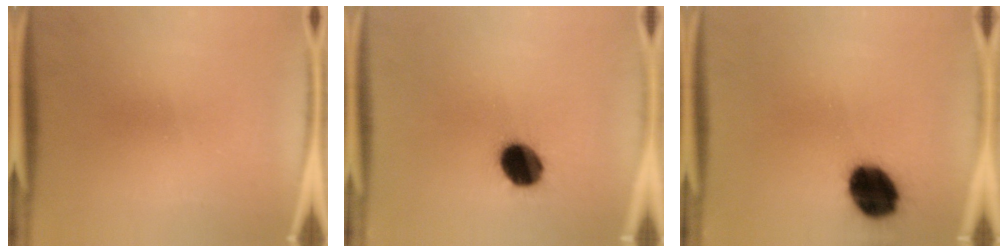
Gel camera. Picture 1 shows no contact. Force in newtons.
{"total": 10.5}
{"total": 14.2}